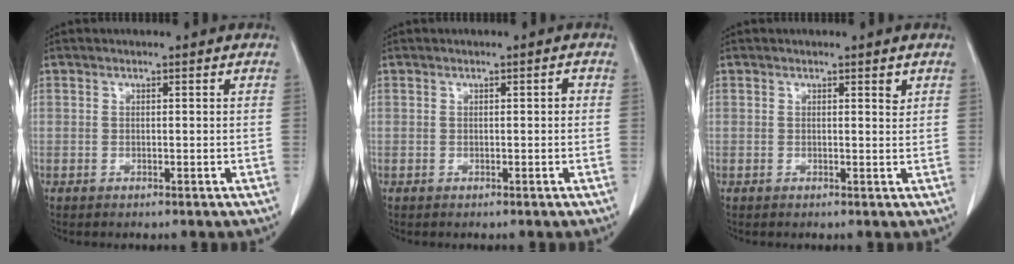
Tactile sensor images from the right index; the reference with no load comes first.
{"total": 0.7, "force": [0.0, 0.2, 0.7], "torque": [-0.007, 0.002, -0.001]}
{"total": 1.1, "force": [0.7, 0.2, 0.8], "torque": [-0.012, -0.004, 0.009]}